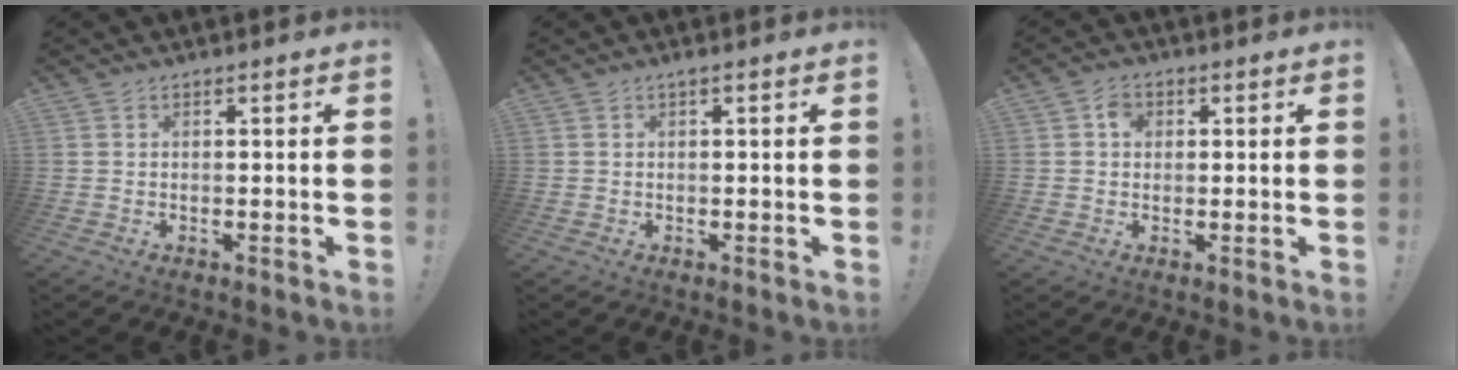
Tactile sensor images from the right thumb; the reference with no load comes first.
{"total": 0.6, "force": [0.4, 0.0, 0.4], "torque": [-0.006, 0.001, 0.007]}
{"total": 3.0, "force": [0.5, 2.6, 1.5], "torque": [-0.014, 0.001, 0.006]}